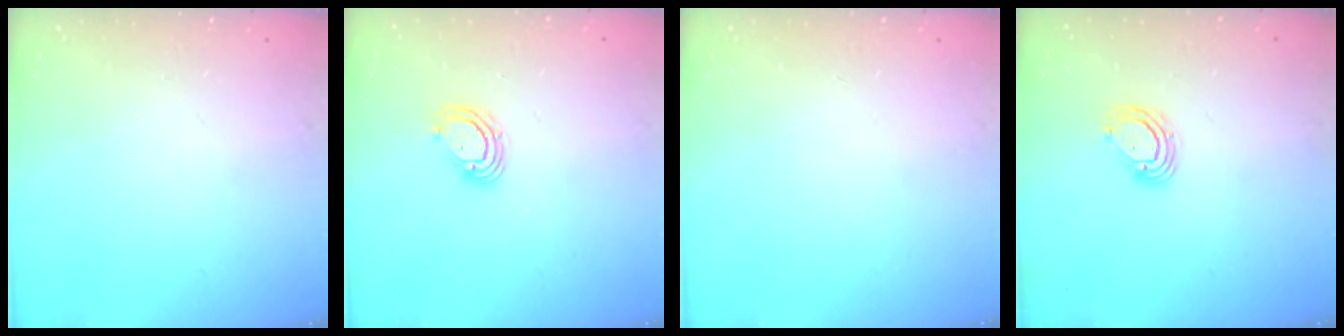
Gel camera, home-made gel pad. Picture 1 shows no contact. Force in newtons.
{"total": 5.4, "press": 5.4, "slide": 0.7}
{"total": 0.0}
{"total": 4.9, "press": 4.8, "slide": 0.6}